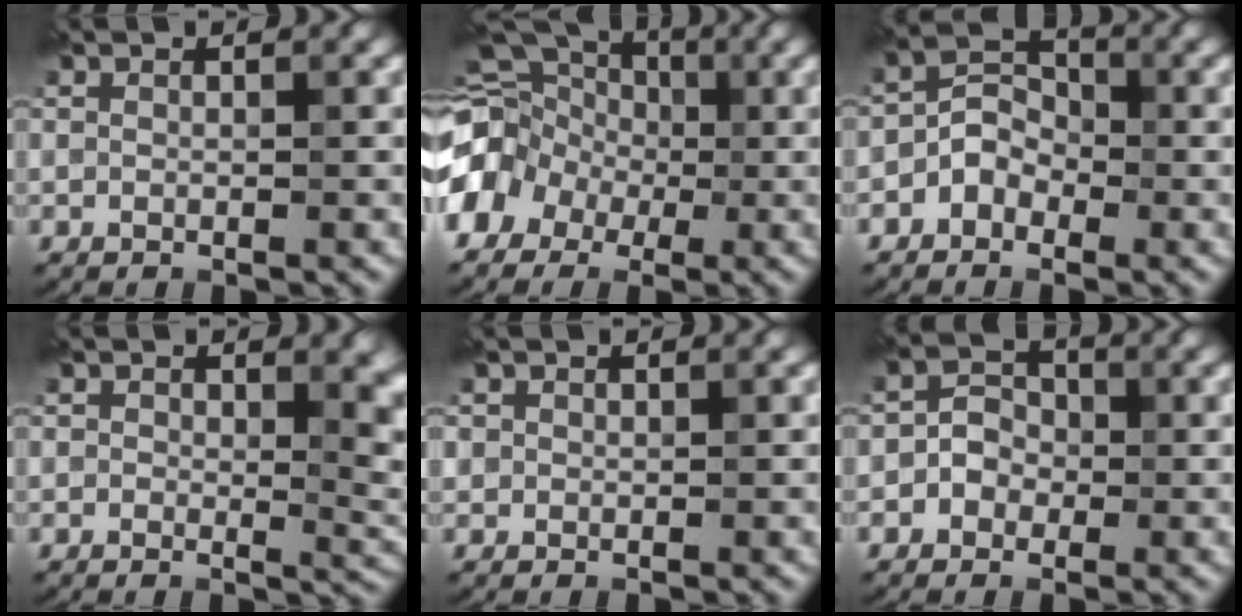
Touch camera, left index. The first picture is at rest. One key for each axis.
{"total": 11.4, "fx": -3.1, "fy": 9.7, "fz": 5.2, "tx": -0.100, "ty": 0.001, "tz": -0.075}
{"total": 2.7, "fx": -1.3, "fy": 2.0, "fz": 1.3, "tx": -0.015, "ty": 0.017, "tz": -0.034}
{"total": 5.2, "fx": 0.3, "fy": 3.0, "fz": 4.3, "tx": -0.038, "ty": 0.000, "tz": 0.000}
{"total": 0.9, "fx": 0.3, "fy": 0.8, "fz": 0.1, "tx": 0.004, "ty": 0.002, "tz": -0.002}
{"total": 2.2, "fx": -0.7, "fy": 1.8, "fz": 1.0, "tx": -0.011, "ty": 0.012, "tz": -0.018}